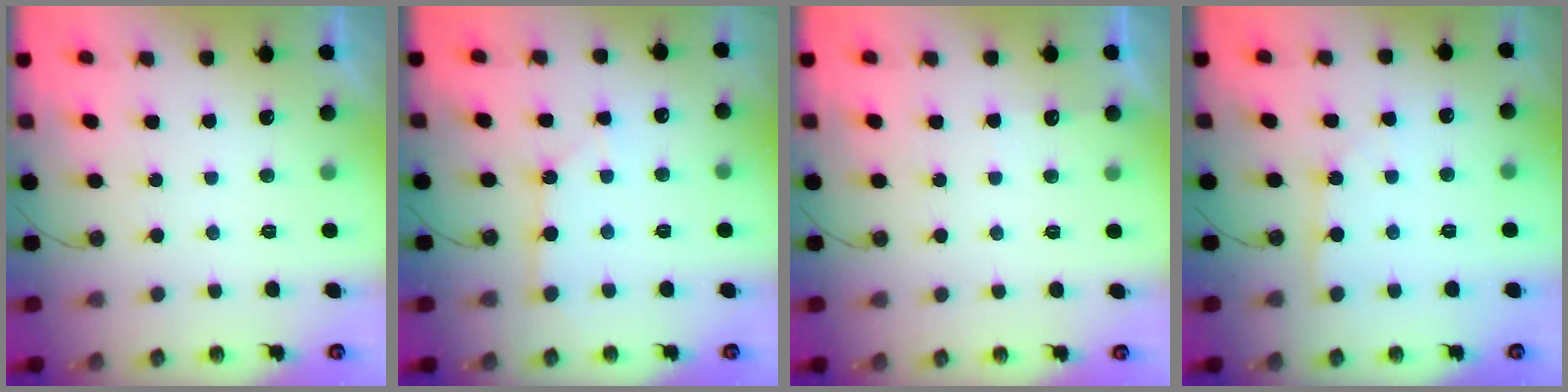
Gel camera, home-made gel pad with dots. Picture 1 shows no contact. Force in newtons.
{"total": 2.9, "press": 2.9, "slide": 0.4}
{"total": 4.6, "press": 4.5, "slide": 0.6}
{"total": 3.2, "press": 3.2, "slide": 0.3}